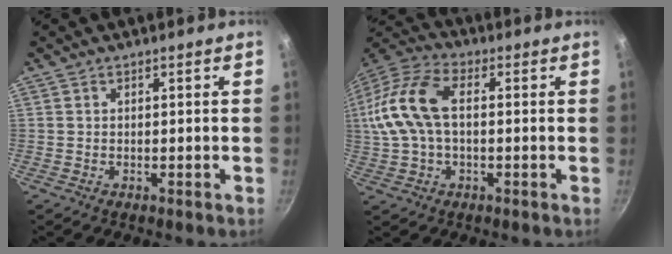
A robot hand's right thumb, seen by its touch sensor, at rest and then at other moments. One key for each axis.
{"total": 14.7, "fx": 1.2, "fy": 8.2, "fz": 12.1, "tx": -0.264, "ty": 0.024, "tz": 0.008}